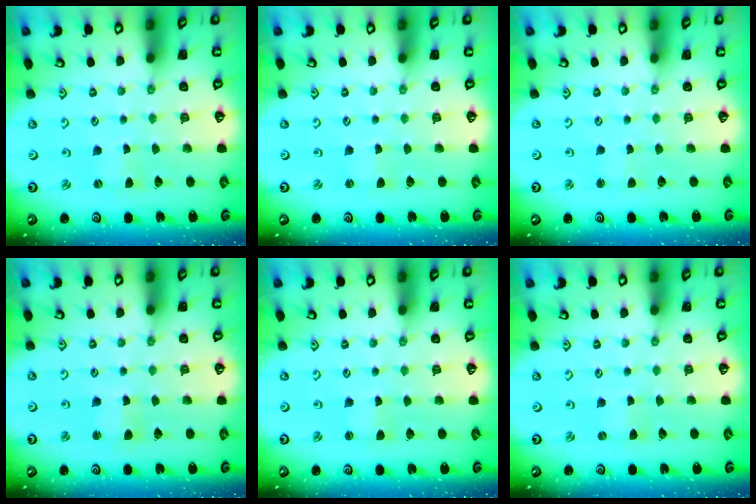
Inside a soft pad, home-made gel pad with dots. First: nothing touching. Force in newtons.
{"total": 0.0}
{"total": 1.5, "press": 1.5, "slide": 0.3}
{"total": 2.6, "press": 2.5, "slide": 0.3}
{"total": 0.7, "press": 0.7, "slide": 0.1}
{"total": 0.0}